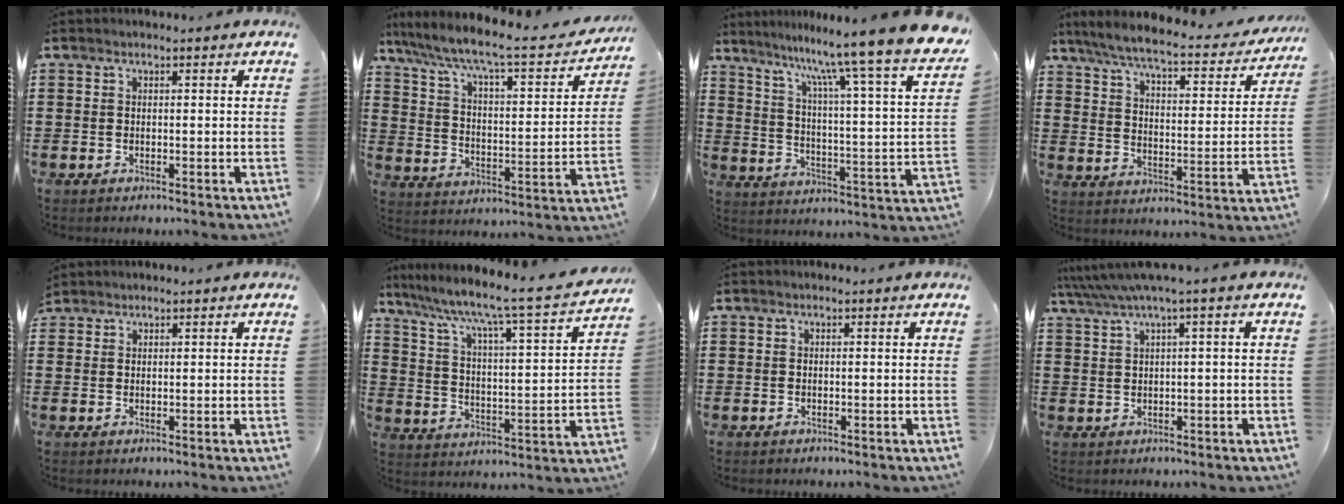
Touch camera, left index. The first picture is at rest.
{"total": 7.9, "force": [6.3, 0.8, 4.7], "torque": [-0.117, -0.044, 0.099]}
{"total": 11.3, "force": [9.5, -2.1, 5.6], "torque": [-0.127, -0.086, 0.143]}
{"total": 6.5, "force": [5.6, 0.4, 3.3], "torque": [-0.089, -0.038, 0.092]}
{"total": 1.2, "force": [1.2, 0.3, 0.1], "torque": [-0.004, 0.001, 0.023]}
{"total": 5.9, "force": [4.7, -0.2, 3.6], "torque": [-0.094, -0.047, 0.063]}
{"total": 0.0}
{"total": 3.1, "force": [0.9, -0.3, 3.0], "torque": [-0.058, -0.010, 0.013]}